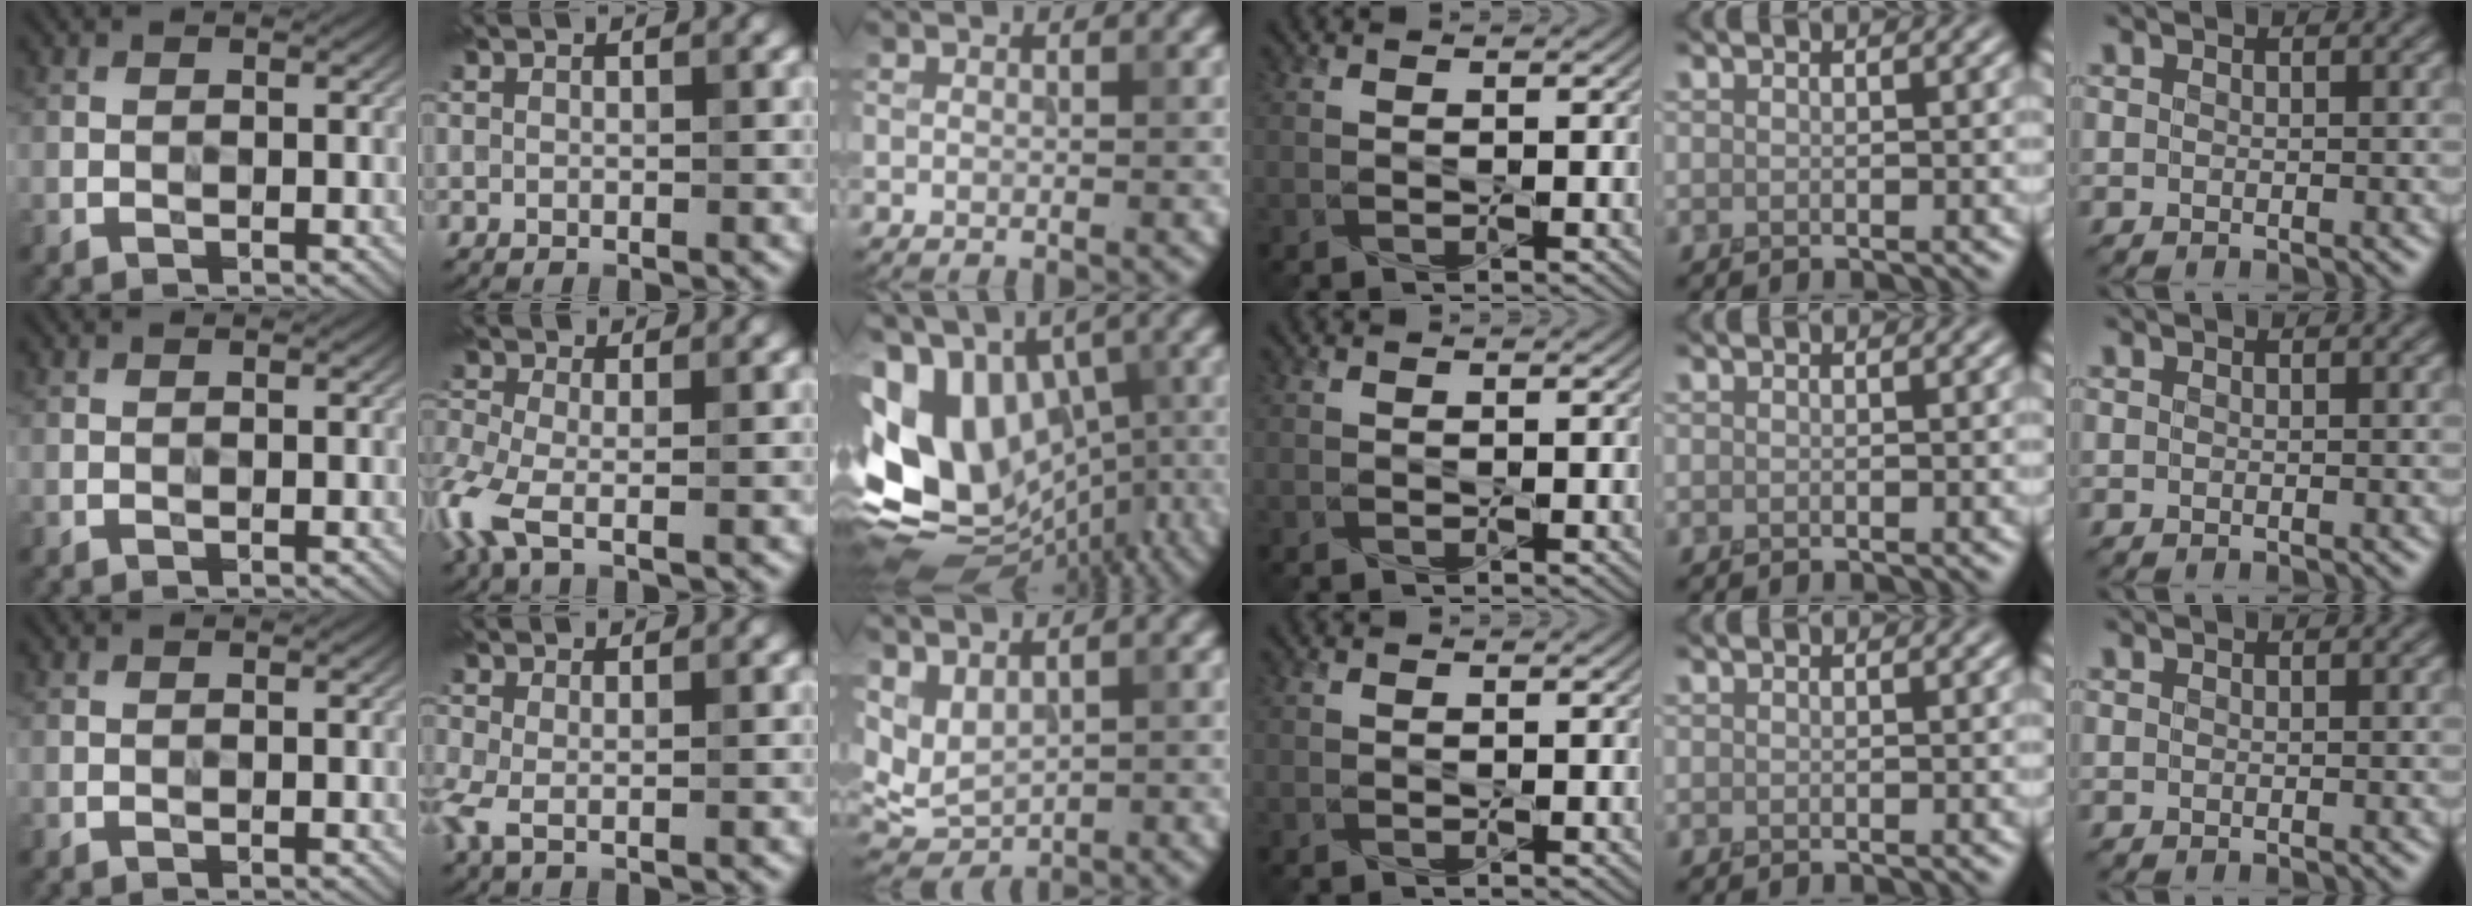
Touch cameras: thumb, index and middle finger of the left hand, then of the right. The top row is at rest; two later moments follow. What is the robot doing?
{"motion": "press", "object": "button"}